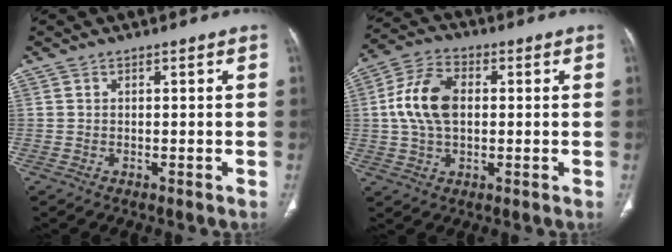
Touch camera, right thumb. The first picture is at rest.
{"total": 11.2, "force": [0.9, 7.0, 8.7], "torque": [-0.171, 0.018, 0.014]}